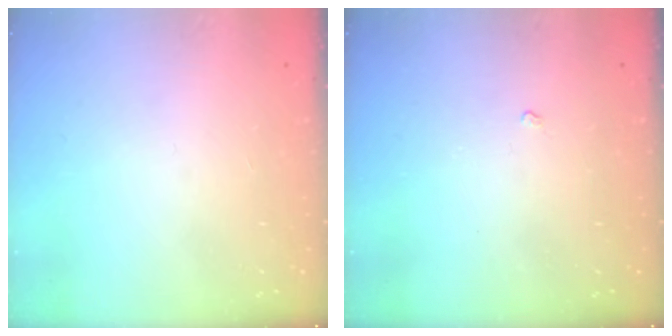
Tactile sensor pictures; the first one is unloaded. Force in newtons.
{"total": 2.3, "press": 2.3, "slide": 0.3}